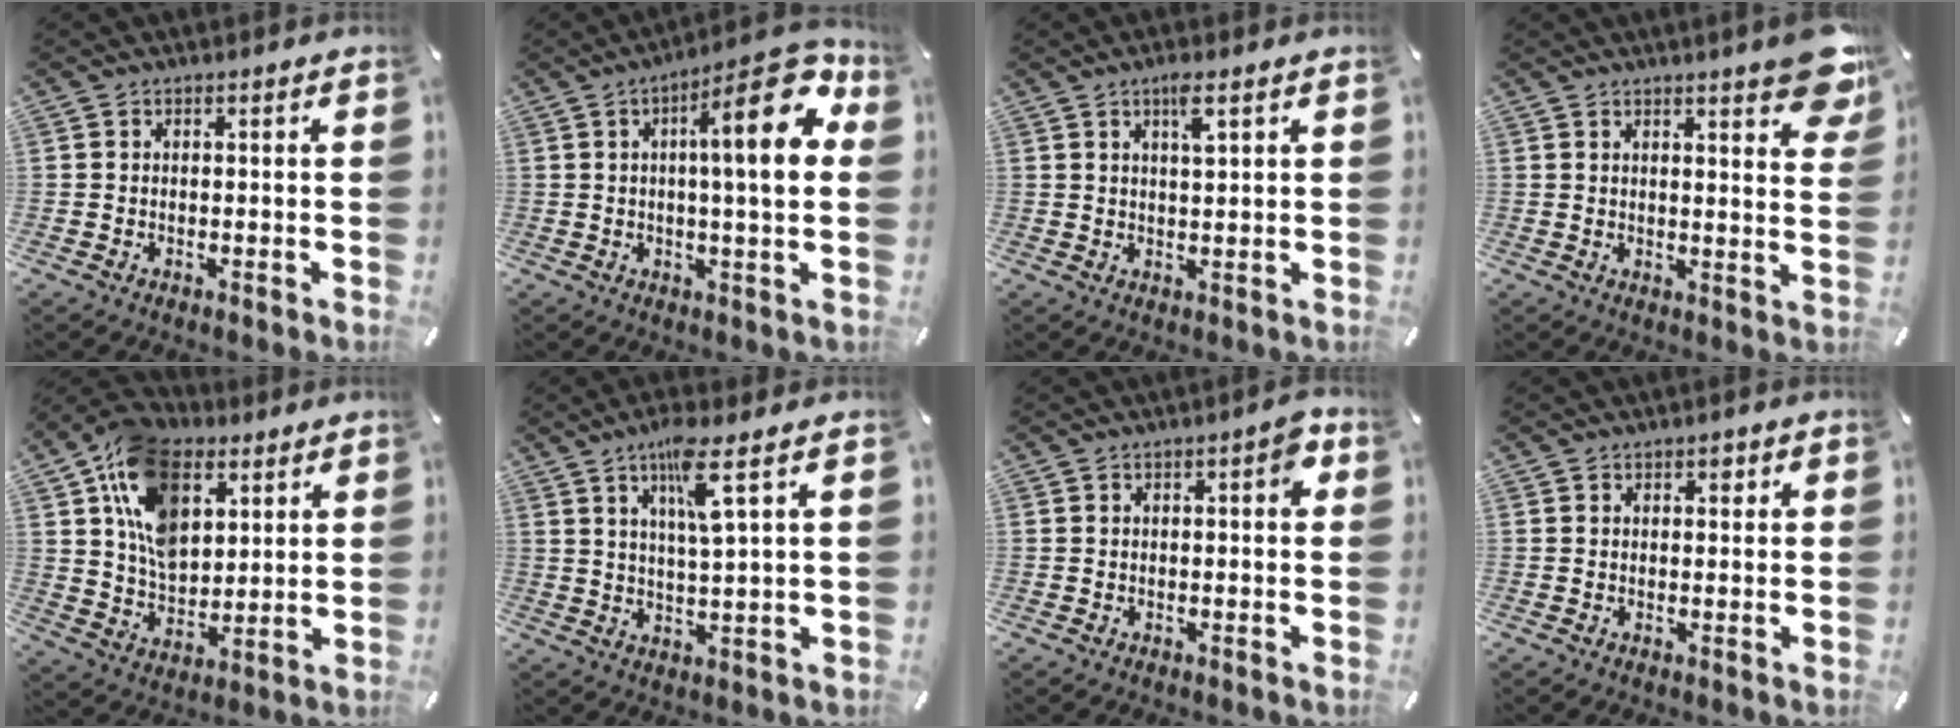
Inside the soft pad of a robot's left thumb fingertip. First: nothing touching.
{"total": 17.6, "force": [4.5, 4.1, 16.5], "torque": [-0.229, -0.018, 0.056]}
{"total": 3.9, "force": [2.2, 0.7, 3.2], "torque": [-0.060, 0.000, 0.035]}
{"total": 7.6, "force": [5.1, 1.7, 5.4], "torque": [-0.072, -0.035, 0.085]}
{"total": 16.4, "force": [7.1, 11.1, 9.7], "torque": [-0.194, -0.018, 0.133]}
{"total": 8.8, "force": [4.5, 0.8, 7.5], "torque": [-0.141, -0.005, 0.072]}
{"total": 3.6, "force": [0.7, 1.3, 3.2], "torque": [-0.041, 0.002, 0.003]}
{"total": 1.5, "force": [0.7, 1.0, 0.8], "torque": [-0.001, -0.002, 0.008]}